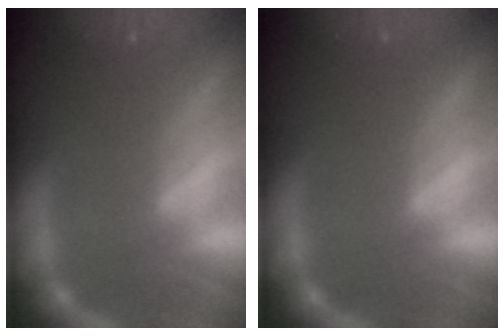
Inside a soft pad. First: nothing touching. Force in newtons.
{"total": 0.0}